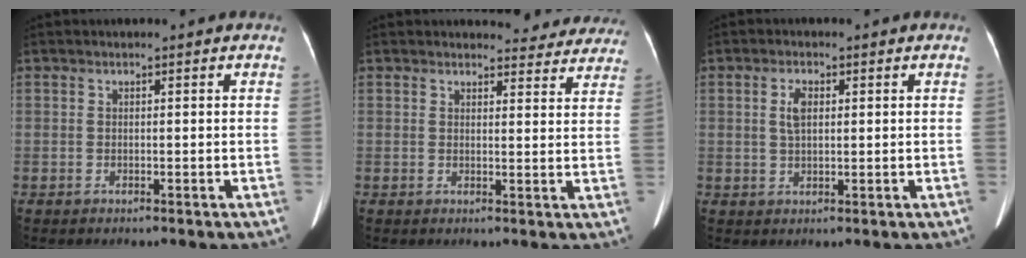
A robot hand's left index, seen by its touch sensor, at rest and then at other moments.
{"total": 9.4, "force": [9.0, 2.3, 0.9], "torque": [0.026, -0.017, 0.078]}
{"total": 3.0, "force": [0.8, 1.2, 2.6], "torque": [-0.054, 0.008, 0.016]}